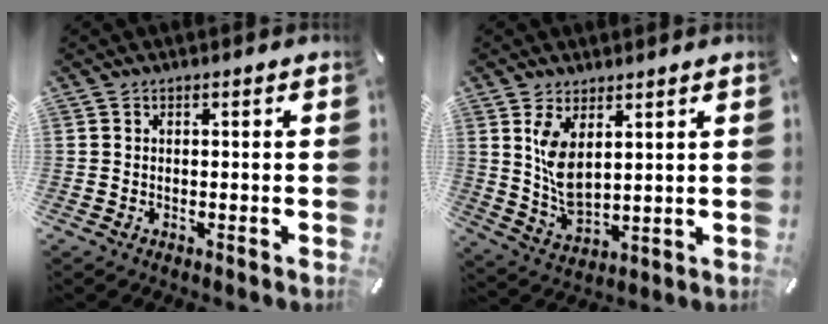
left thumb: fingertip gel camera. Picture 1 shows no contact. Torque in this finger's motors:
{"motor_torque": [1.57, 1.51, 1.15, -0.59, 0.26]}